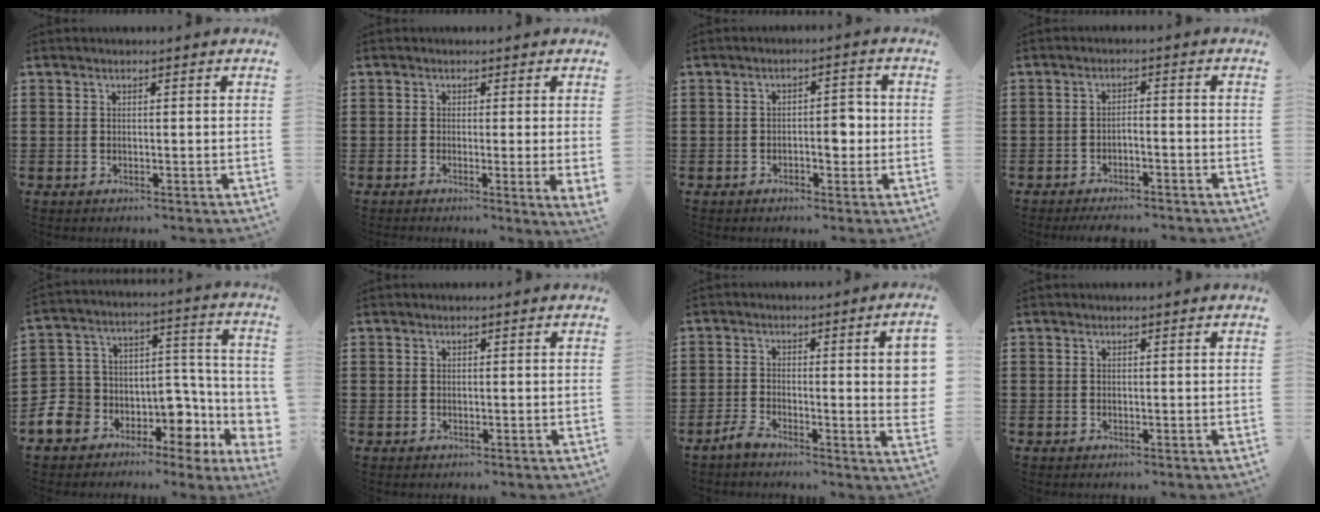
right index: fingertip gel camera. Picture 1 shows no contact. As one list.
[{"total": 1.3, "force": [0.1, 0.0, 1.3], "torque": [-0.026, -0.004, 0.003]}, {"total": 3.6, "force": [-0.8, 1.9, 3.0], "torque": [-0.039, 0.000, -0.021]}, {"total": 2.4, "force": [-2.3, 0.1, 0.6], "torque": [-0.015, 0.001, -0.048]}, {"total": 8.6, "force": [-3.4, 7.5, 2.3], "torque": [-0.071, -0.016, -0.052]}, {"total": 0.0}, {"total": 7.0, "force": [-1.0, 1.3, 6.8], "torque": [-0.108, -0.006, -0.017]}, {"total": 0.0}]